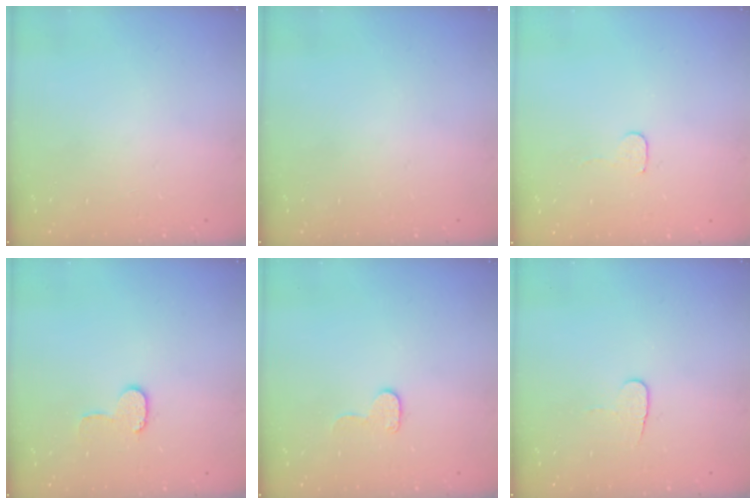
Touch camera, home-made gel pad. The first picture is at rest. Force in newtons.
{"total": 0.0}
{"total": 3.5, "press": 3.5, "slide": 0.3}
{"total": 6.4, "press": 6.4, "slide": 0.6}
{"total": 7.6, "press": 7.6, "slide": 0.1}
{"total": 5.3, "press": 5.3, "slide": 0.5}